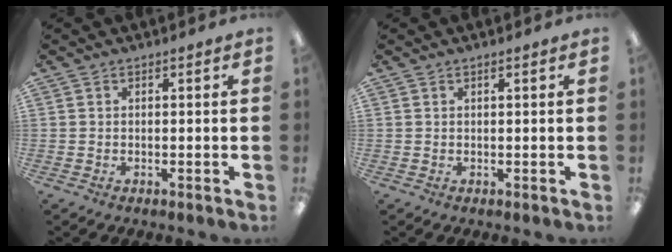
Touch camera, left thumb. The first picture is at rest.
{"total": 0.6, "force": [0.4, 0.1, 0.5], "torque": [-0.010, 0.001, 0.007]}